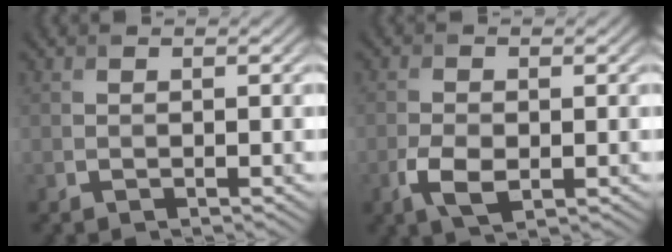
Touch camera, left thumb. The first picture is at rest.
{"total": 3.8, "force": [-1.3, 2.1, 2.9], "torque": [-0.067, -0.006, -0.024]}